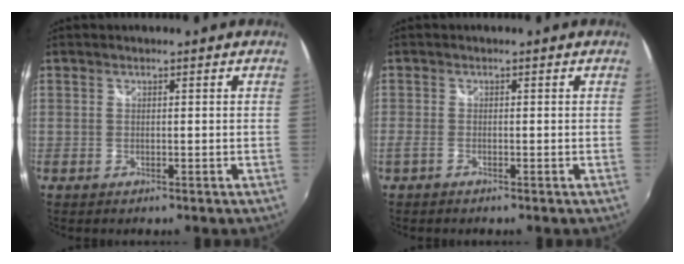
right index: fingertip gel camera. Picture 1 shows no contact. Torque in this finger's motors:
{"motor_torque": [0.22, -0.15, 0.12, 0.03]}